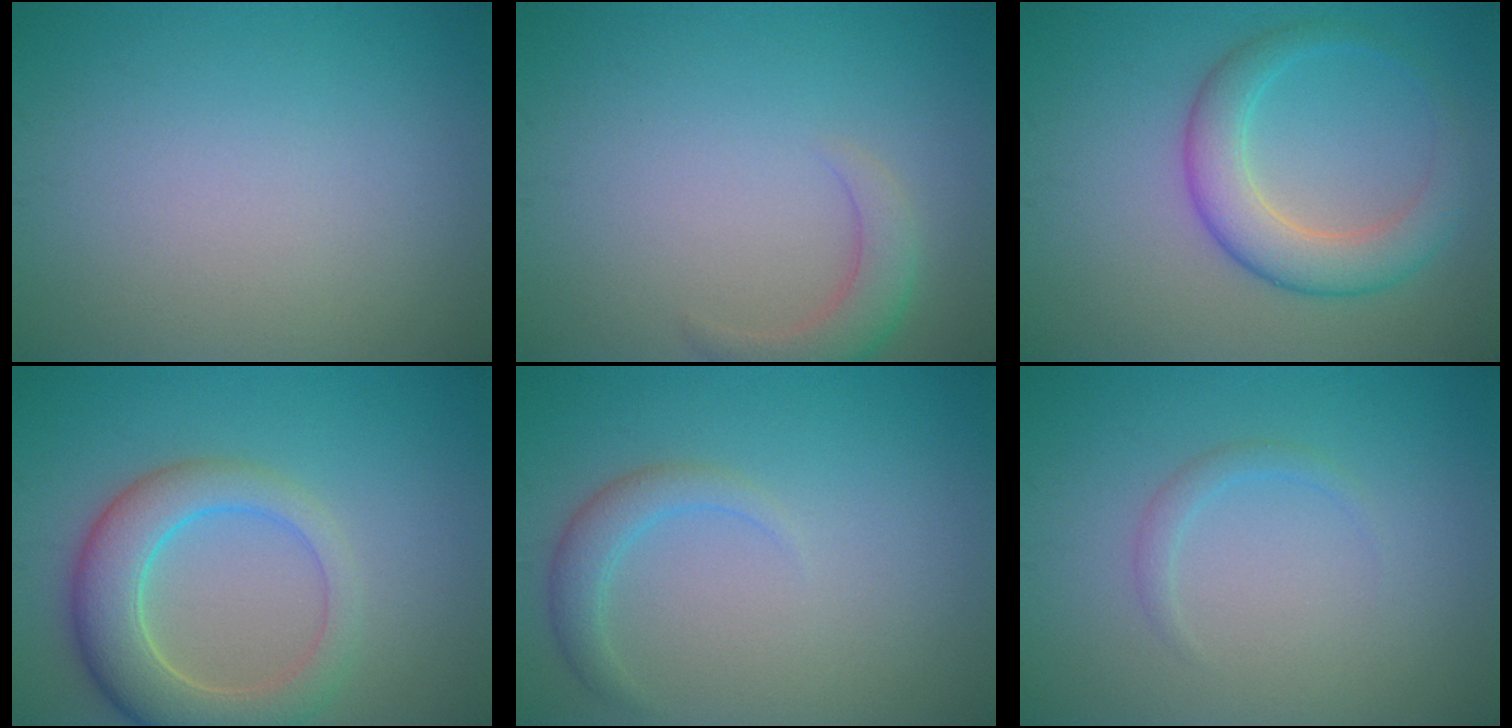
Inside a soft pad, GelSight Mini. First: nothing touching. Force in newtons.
{"total": 2.7, "press": 2.7, "slide": 0.3}
{"total": 4.8, "press": 4.8, "slide": 0.1}
{"total": 6.3, "press": 6.3, "slide": 0.6}
{"total": 2.1, "press": 2.1, "slide": 0.1}
{"total": 1.1, "press": 1.1, "slide": 0.1}